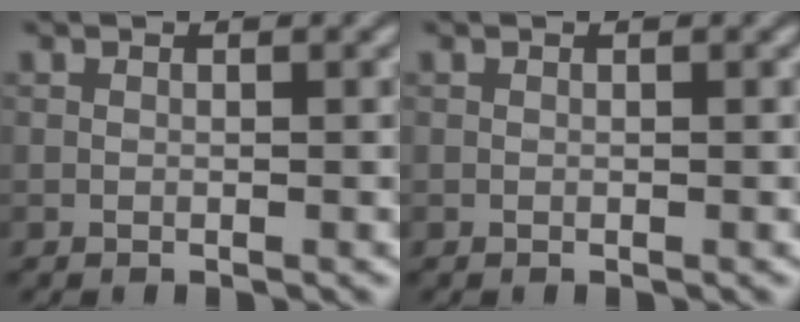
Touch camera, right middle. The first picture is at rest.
{"total": 0.0}